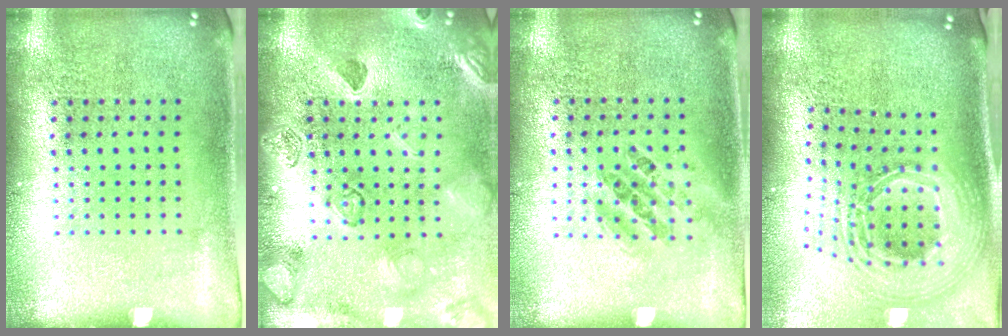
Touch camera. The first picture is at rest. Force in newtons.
{"total": 2.4, "press": 2.4, "slide": 0.3}
{"total": 1.0, "press": 0.9, "slide": 0.4}
{"total": 2.8, "press": 1.9, "slide": 2.0}